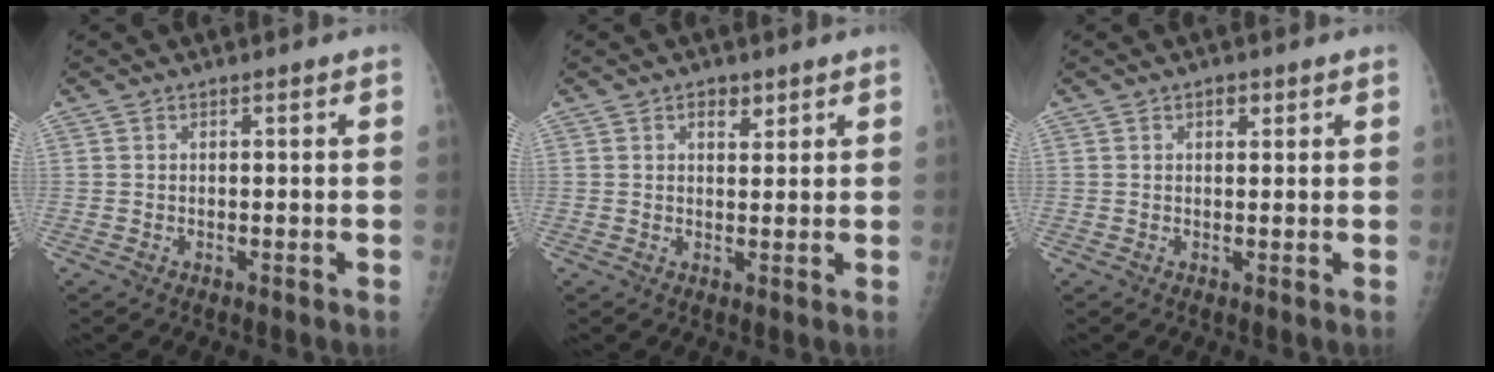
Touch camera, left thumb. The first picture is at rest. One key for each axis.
{"total": 2.5, "fx": 1.5, "fy": 1.5, "fz": 1.4, "tx": -0.004, "ty": -0.008, "tz": 0.024}
{"total": 1.5, "fx": 0.8, "fy": 1.0, "fz": 0.9, "tx": -0.002, "ty": -0.002, "tz": 0.011}